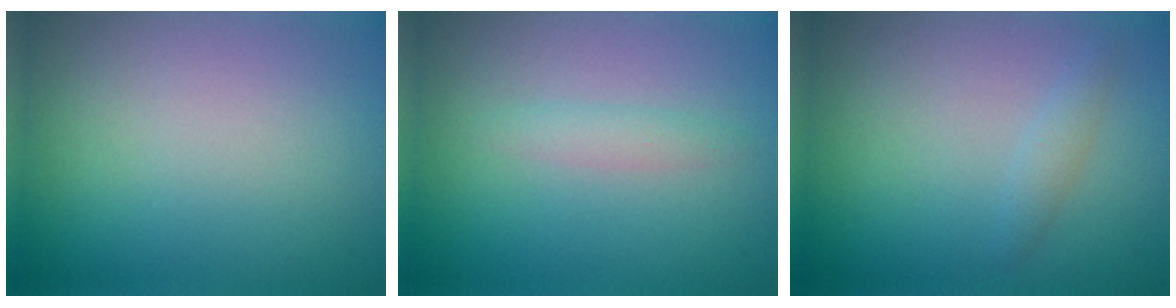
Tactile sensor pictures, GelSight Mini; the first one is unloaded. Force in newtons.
{"total": 1.4, "press": 1.4, "slide": 0.0}
{"total": 1.1, "press": 1.1, "slide": 0.0}